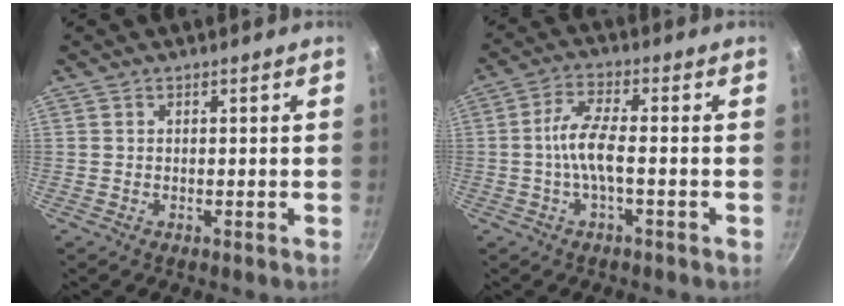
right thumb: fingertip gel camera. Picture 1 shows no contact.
{"total": 6.3, "force": [-1.3, 1.7, 5.9], "torque": [-0.132, 0.020, -0.034]}